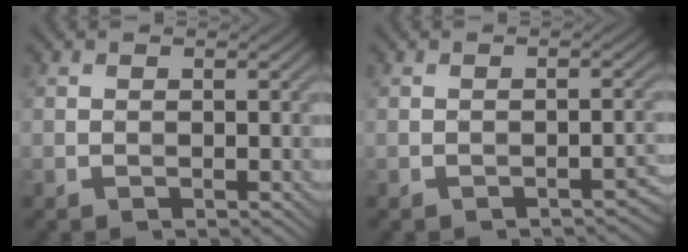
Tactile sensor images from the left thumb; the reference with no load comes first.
{"total": 1.6, "force": [-1.2, 0.4, 1.0], "torque": [-0.009, 0.005, -0.013]}